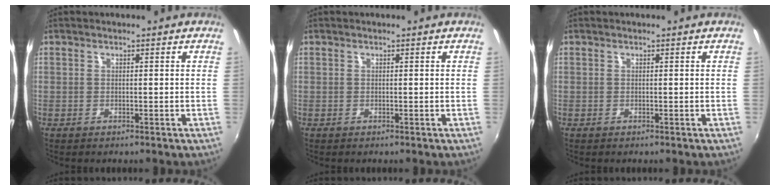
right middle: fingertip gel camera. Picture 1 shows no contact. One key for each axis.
{"total": 0.0}
{"total": 0.0}